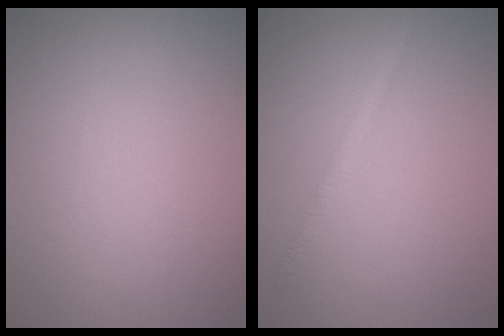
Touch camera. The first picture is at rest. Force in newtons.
{"total": 1.4, "press": 1.4, "slide": 0.0}